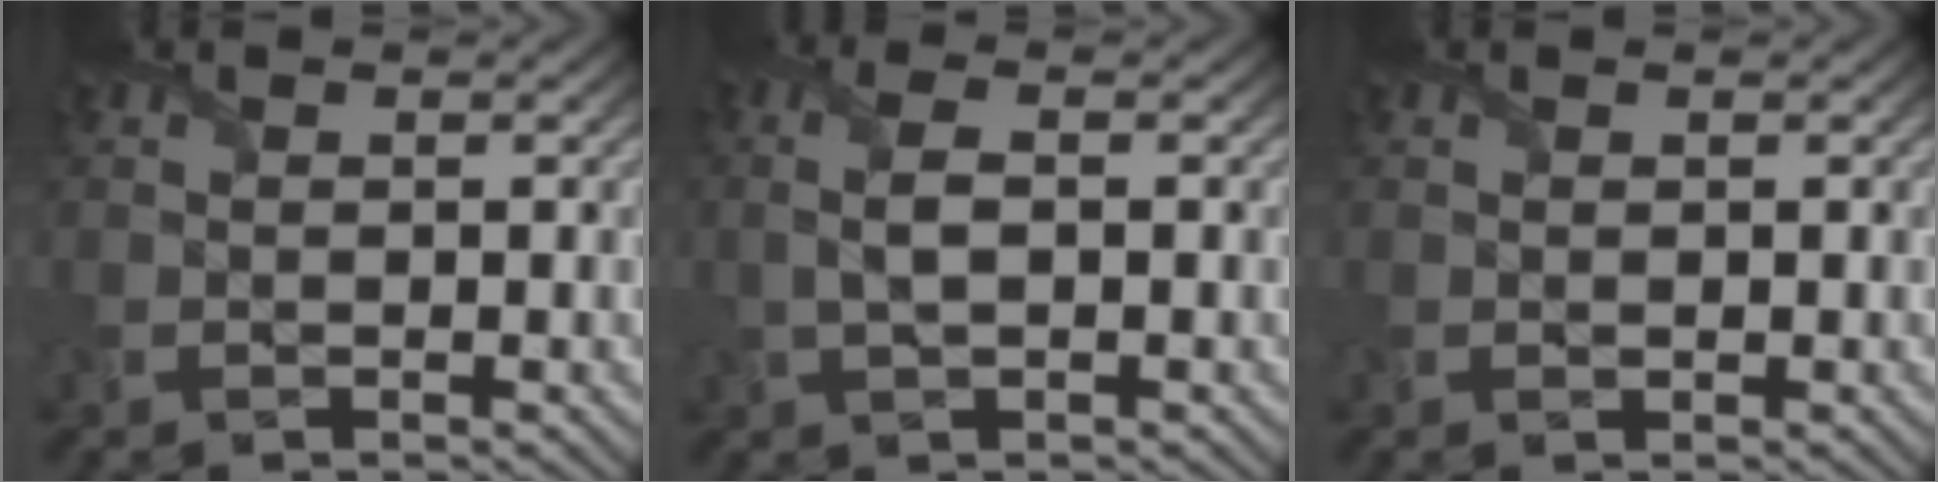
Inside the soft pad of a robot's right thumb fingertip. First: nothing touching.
{"total": 3.4, "force": [0.0, 1.3, 3.1], "torque": [-0.077, 0.004, -0.001]}
{"total": 0.0}